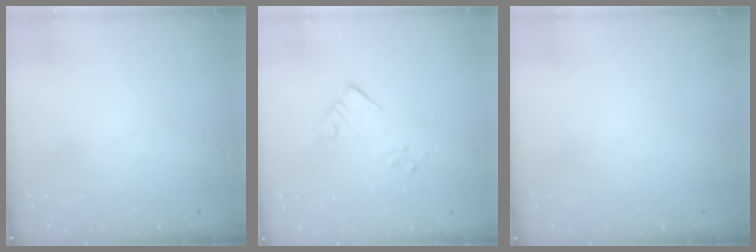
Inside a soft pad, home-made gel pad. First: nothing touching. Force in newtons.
{"total": 5.5, "press": 5.5, "slide": 0.4}
{"total": 0.0}